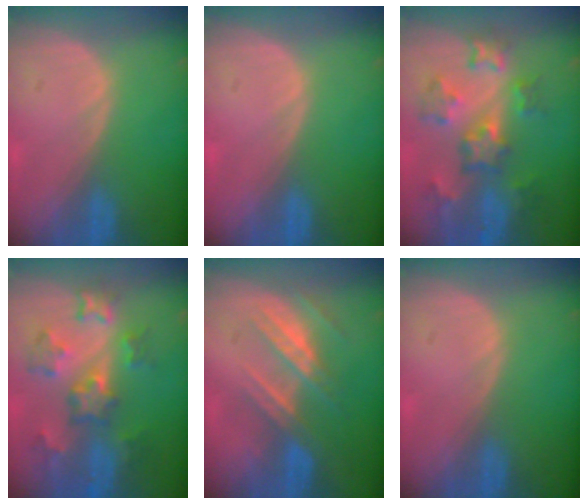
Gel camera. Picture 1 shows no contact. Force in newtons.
{"total": 0.0}
{"total": 8.7, "press": 7.8, "slide": 3.8}
{"total": 8.6, "press": 7.7, "slide": 3.7}
{"total": 7.2, "press": 6.6, "slide": 2.9}
{"total": 0.0}